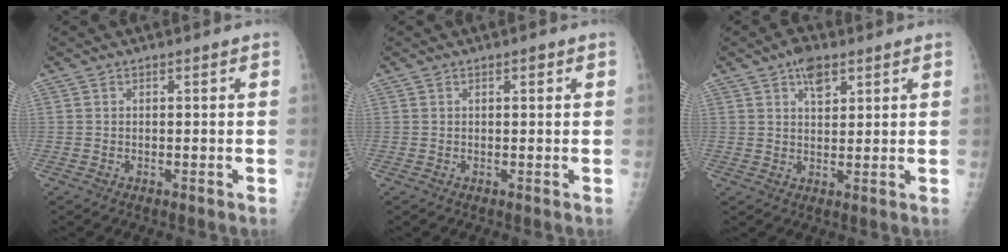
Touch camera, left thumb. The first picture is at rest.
{"total": 1.1, "force": [0.6, 0.5, 0.9], "torque": [-0.008, 0.001, 0.007]}
{"total": 5.2, "force": [3.0, 2.7, 3.3], "torque": [-0.038, -0.010, 0.046]}